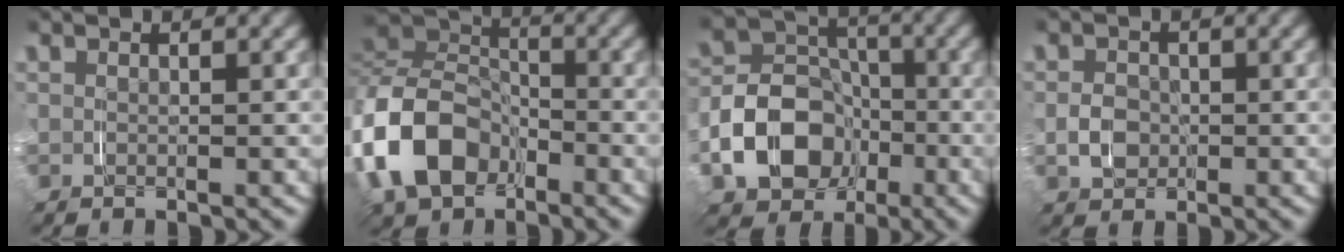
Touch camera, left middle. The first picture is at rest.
{"total": 10.9, "force": [-3.0, 8.8, 5.8], "torque": [-0.159, -0.019, -0.054]}
{"total": 8.9, "force": [-3.3, 7.4, 3.7], "torque": [-0.063, -0.023, -0.057]}
{"total": 2.2, "force": [-0.6, 1.8, 1.0], "torque": [-0.024, -0.005, -0.007]}